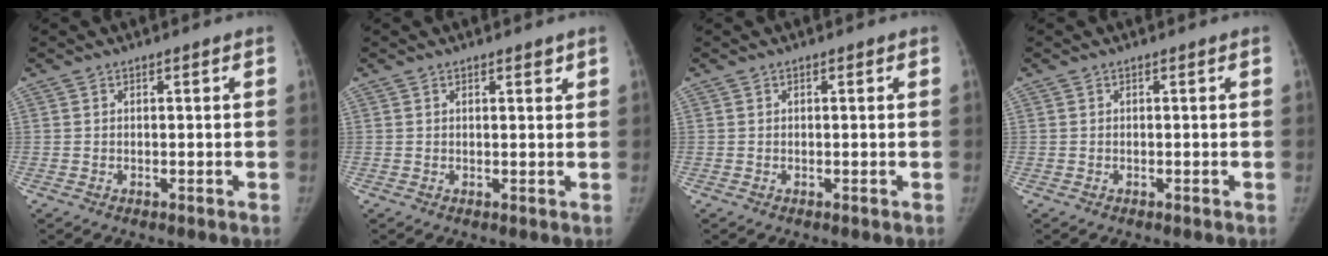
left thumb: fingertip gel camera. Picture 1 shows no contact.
{"total": 1.6, "force": [1.1, 0.6, 1.0], "torque": [-0.007, -0.005, 0.015]}
{"total": 0.6, "force": [0.3, 0.3, 0.5], "torque": [-0.006, 0.000, 0.003]}
{"total": 0.0}